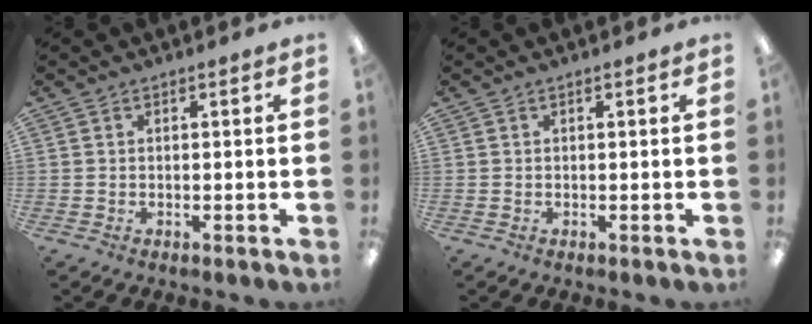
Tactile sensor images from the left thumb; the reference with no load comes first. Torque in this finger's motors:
{"motor_torque": [-0.23, -0.03, -0.18, 0.08, 0.00]}